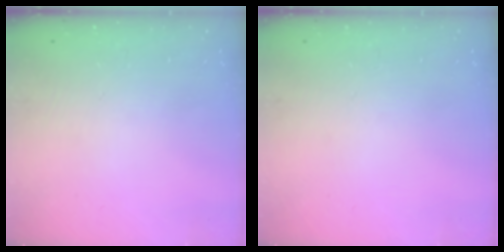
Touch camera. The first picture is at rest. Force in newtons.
{"total": 0.0}